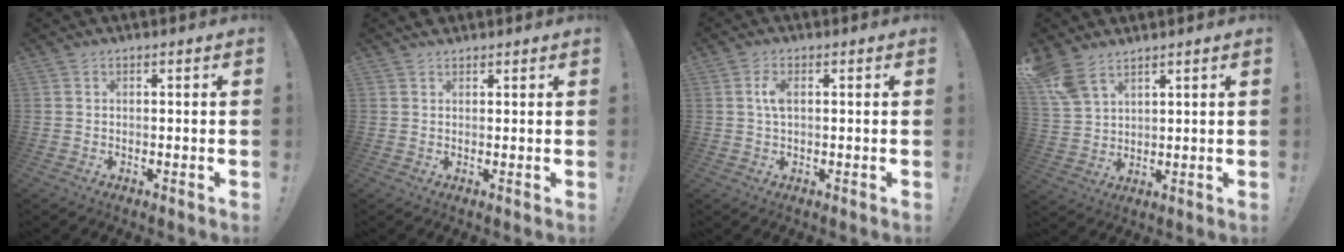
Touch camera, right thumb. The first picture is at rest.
{"total": 1.6, "force": [1.5, 0.4, 0.1], "torque": [0.012, -0.010, 0.026]}
{"total": 3.6, "force": [0.6, 1.6, 3.2], "torque": [-0.051, 0.002, 0.006]}
{"total": 7.6, "force": [5.5, 3.8, 3.5], "torque": [-0.069, -0.024, 0.111]}